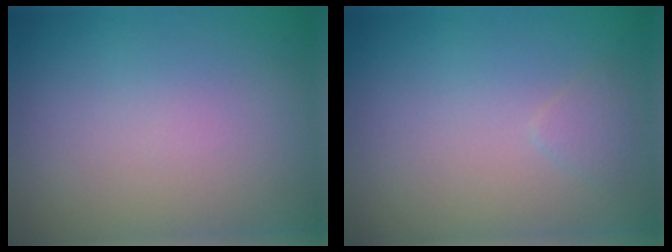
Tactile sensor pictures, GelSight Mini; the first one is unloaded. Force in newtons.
{"total": 0.9, "press": 0.9, "slide": 0.0}